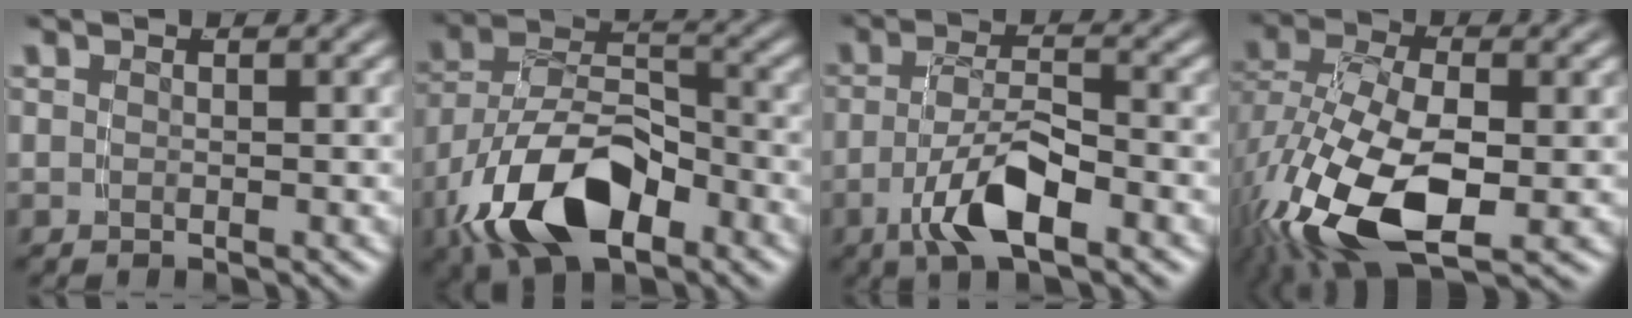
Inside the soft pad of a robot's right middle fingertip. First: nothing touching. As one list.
[{"total": 10.6, "force": [-3.7, 6.8, 7.3], "torque": [-0.142, -0.038, -0.047]}, {"total": 5.3, "force": [-2.3, 1.6, 4.5], "torque": [-0.069, -0.009, -0.033]}, {"total": 9.9, "force": [-2.7, 5.0, 8.1], "torque": [-0.180, -0.043, -0.014]}]